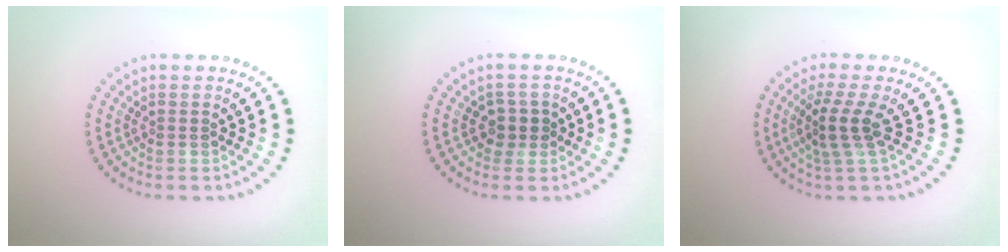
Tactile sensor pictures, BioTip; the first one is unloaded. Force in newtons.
{"total": 1.8, "press": 1.4, "slide": 1.1}
{"total": 2.9, "press": 2.1, "slide": 2.0}